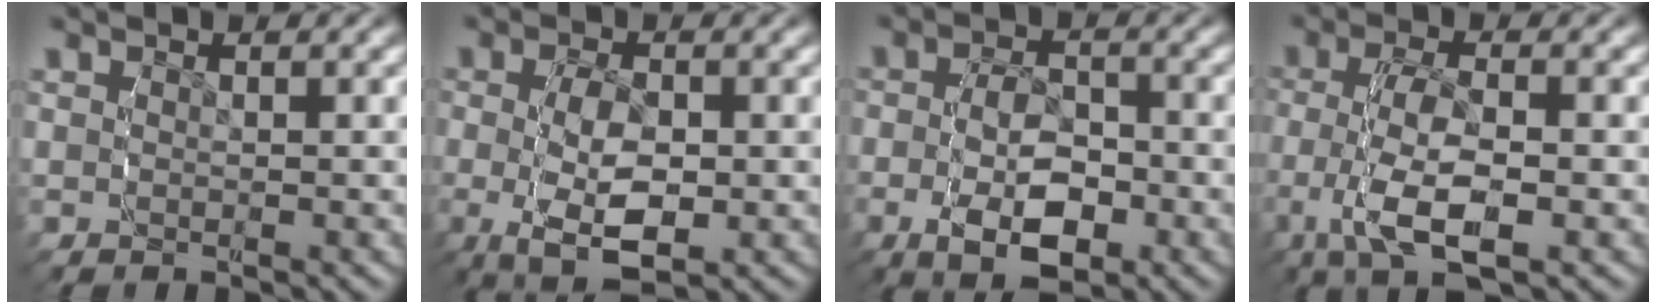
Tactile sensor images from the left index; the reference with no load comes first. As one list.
[{"total": 7.2, "force": [-2.9, 4.4, 4.9], "torque": [-0.117, -0.037, -0.034]}, {"total": 6.9, "force": [-3.0, 4.1, 4.6], "torque": [-0.091, -0.017, -0.049]}, {"total": 6.6, "force": [-2.3, 3.6, 5.1], "torque": [-0.127, -0.018, -0.033]}]